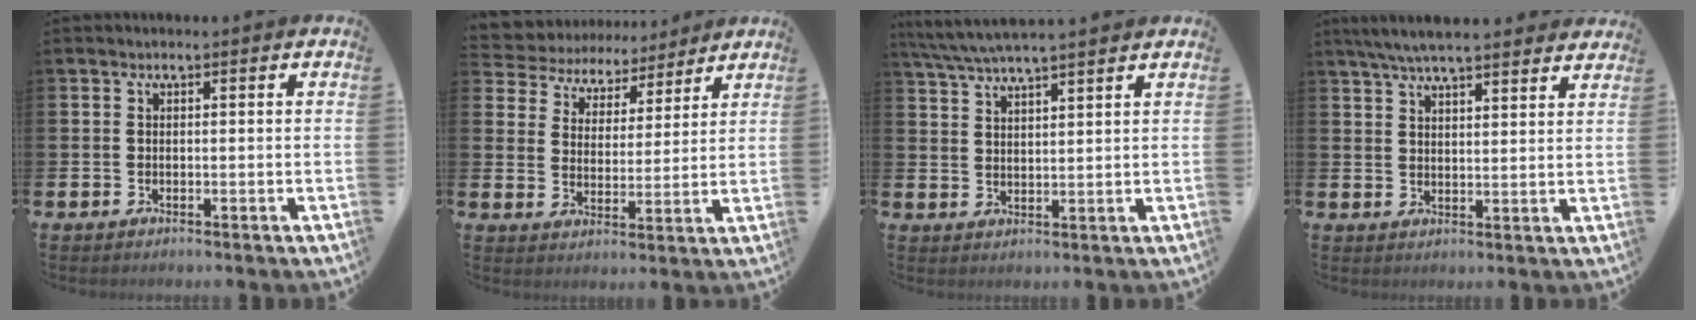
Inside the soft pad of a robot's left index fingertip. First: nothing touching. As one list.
[{"total": 5.5, "force": [4.8, 2.7, -0.4], "torque": [-0.023, -0.039, 0.081]}, {"total": 5.1, "force": [4.9, -0.1, 1.6], "torque": [-0.049, -0.018, 0.089]}, {"total": 6.2, "force": [5.9, 0.7, 2.0], "torque": [-0.051, -0.021, 0.106]}]